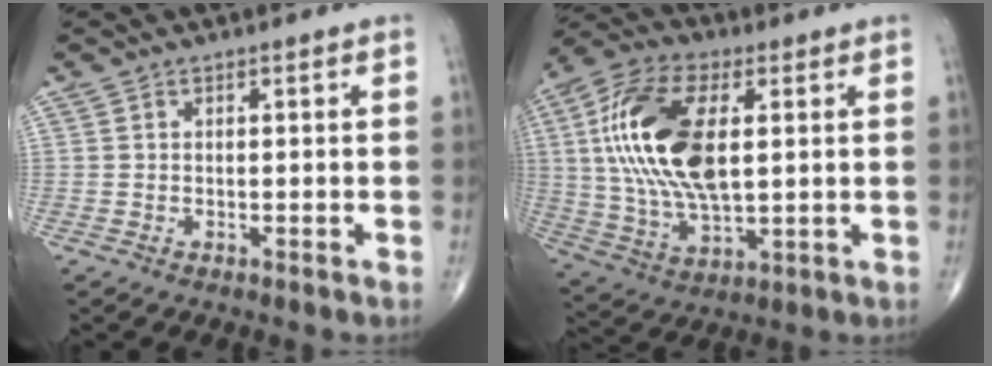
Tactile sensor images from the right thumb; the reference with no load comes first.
{"total": 20.7, "force": [3.6, 10.3, 17.6], "torque": [-0.354, -0.004, 0.064]}